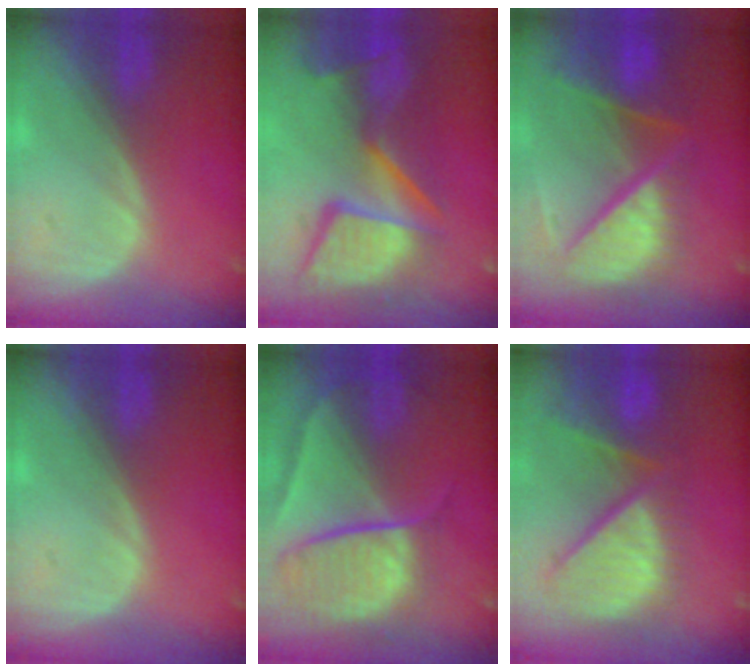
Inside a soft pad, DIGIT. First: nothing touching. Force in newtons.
{"total": 13.6, "press": 11.1, "slide": 7.8}
{"total": 11.7, "press": 9.7, "slide": 6.4}
{"total": 0.0}
{"total": 10.7, "press": 8.9, "slide": 5.9}
{"total": 12.3, "press": 10.6, "slide": 6.3}